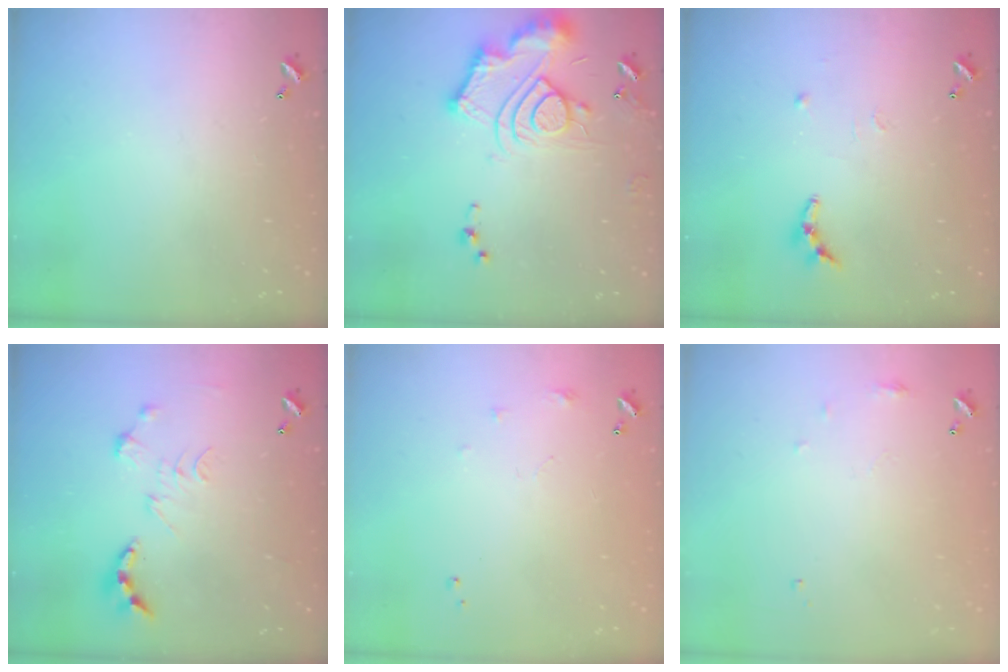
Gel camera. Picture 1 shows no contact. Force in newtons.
{"total": 14.1, "press": 14.1, "slide": 1.3}
{"total": 6.6, "press": 6.5, "slide": 0.6}
{"total": 0.0}
{"total": 5.9, "press": 5.9, "slide": 0.8}
{"total": 6.7, "press": 6.6, "slide": 0.9}